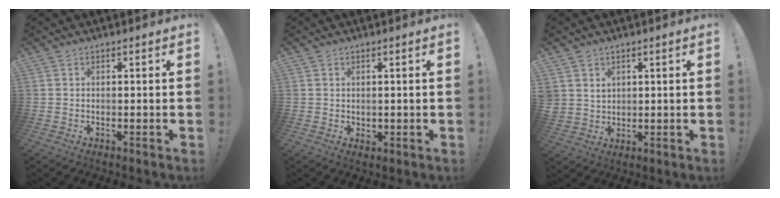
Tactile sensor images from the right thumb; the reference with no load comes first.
{"total": 1.5, "force": [0.9, 1.2, 0.2], "torque": [0.010, -0.007, 0.014]}
{"total": 3.9, "force": [2.4, 3.0, 0.6], "torque": [-0.013, -0.012, 0.047]}